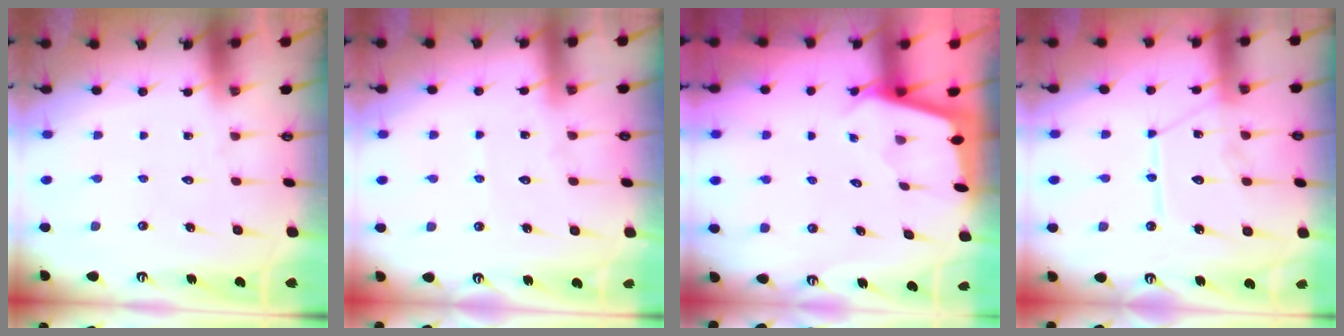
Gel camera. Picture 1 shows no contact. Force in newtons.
{"total": 6.3, "press": 6.3, "slide": 0.6}
{"total": 1.9, "press": 1.9, "slide": 0.2}
{"total": 12.5, "press": 12.4, "slide": 1.1}